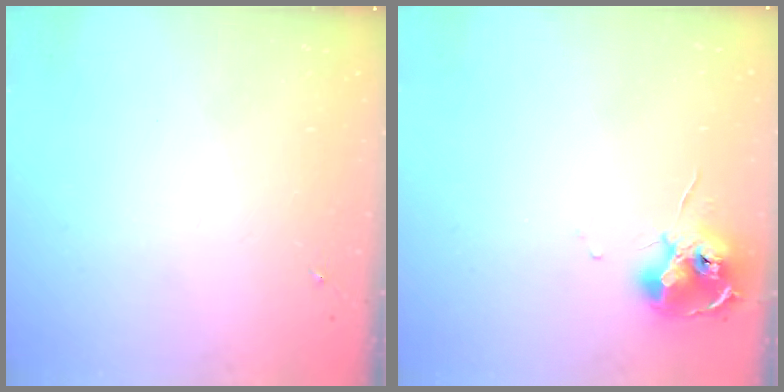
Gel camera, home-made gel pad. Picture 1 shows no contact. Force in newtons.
{"total": 12.0, "press": 11.9, "slide": 1.3}